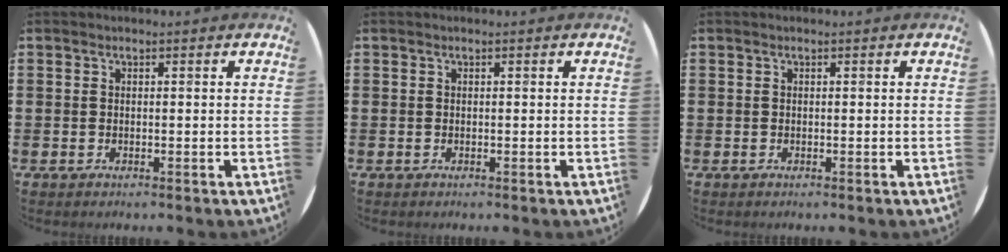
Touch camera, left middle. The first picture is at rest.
{"total": 0.0}
{"total": 0.0}